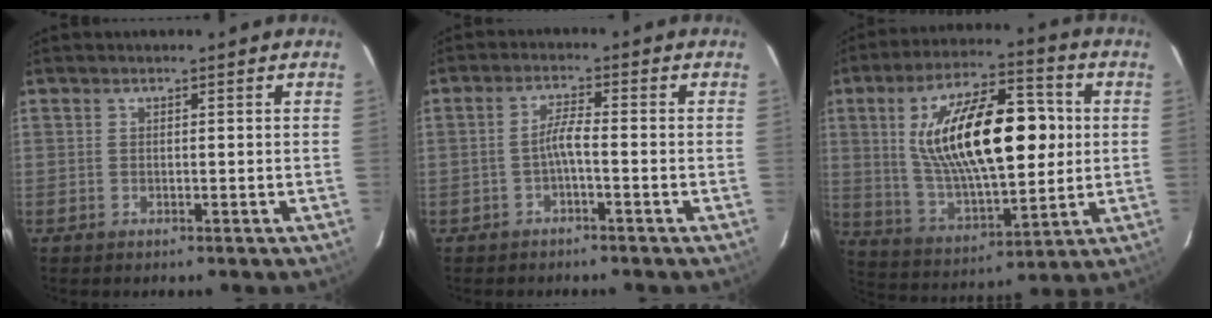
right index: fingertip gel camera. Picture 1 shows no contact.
{"total": 2.8, "force": [-1.4, 0.0, 2.5], "torque": [-0.052, 0.006, -0.027]}
{"total": 22.5, "force": [3.3, 9.4, 20.2], "torque": [-0.361, 0.020, 0.070]}